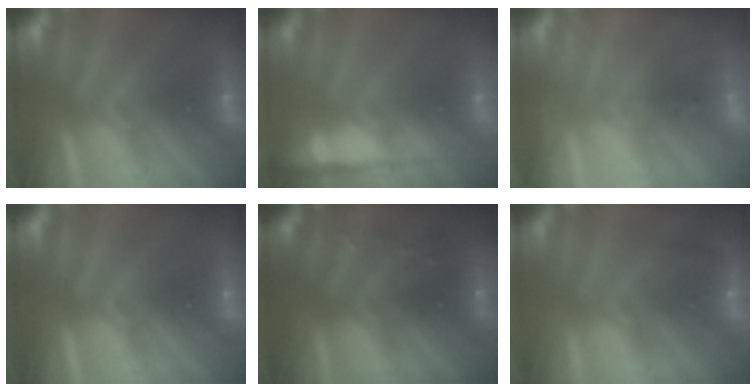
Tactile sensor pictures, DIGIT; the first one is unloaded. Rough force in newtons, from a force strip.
{"total": 7.6}
{"total": 2.4}
{"total": 0.0}
{"total": 7.8}
{"total": 2.4}